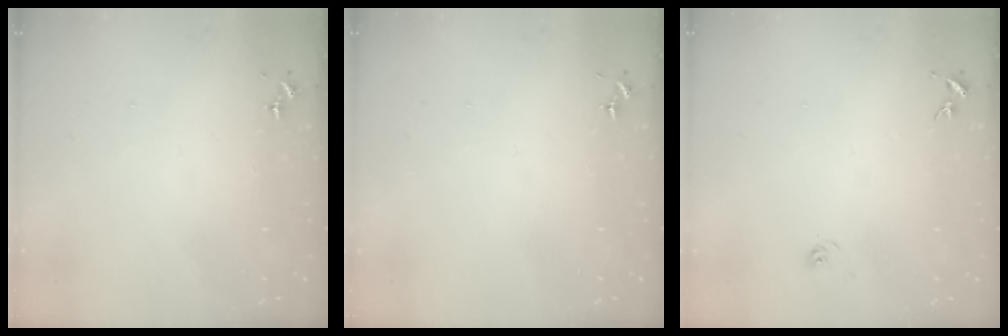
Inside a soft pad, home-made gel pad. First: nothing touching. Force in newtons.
{"total": 0.0}
{"total": 5.8, "press": 5.8, "slide": 0.5}